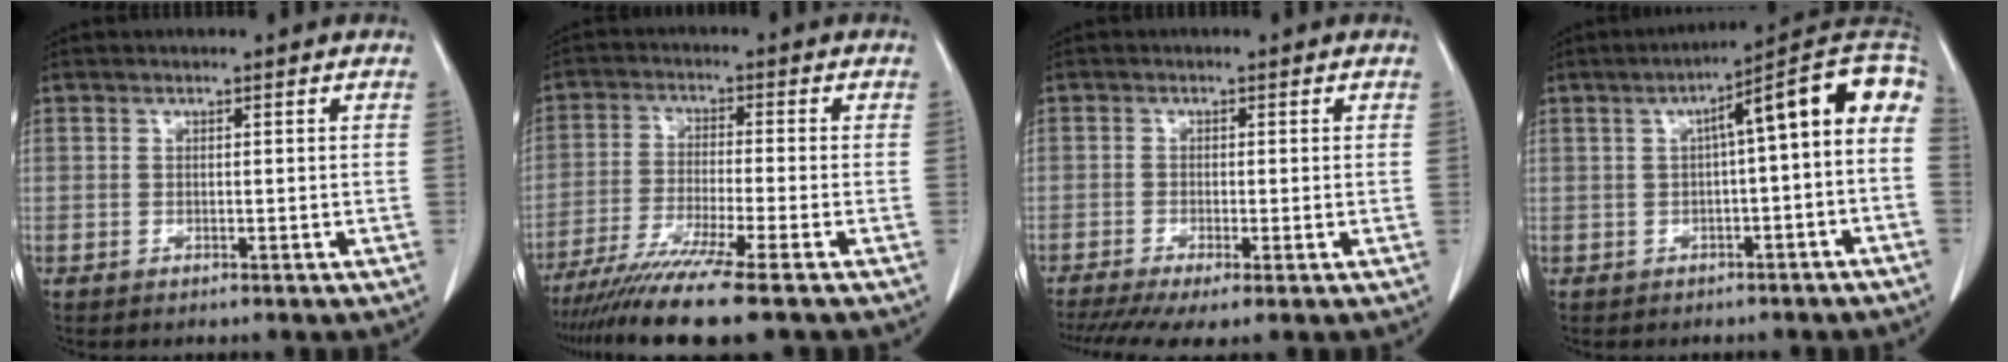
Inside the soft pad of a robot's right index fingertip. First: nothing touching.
{"total": 10.9, "force": [-8.5, -1.8, 6.5], "torque": [-0.103, -0.033, -0.139]}
{"total": 7.2, "force": [-4.7, 1.2, 5.3], "torque": [-0.091, -0.013, -0.082]}
{"total": 11.7, "force": [1.0, 1.3, 11.5], "torque": [-0.158, 0.044, 0.007]}